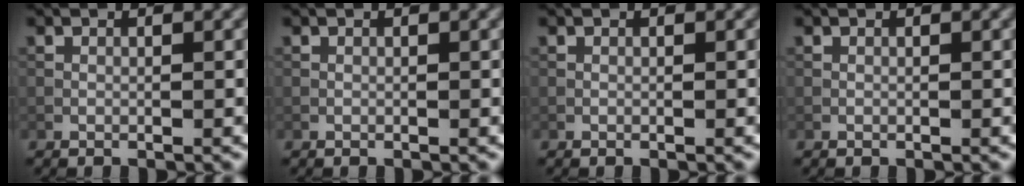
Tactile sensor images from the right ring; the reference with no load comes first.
{"total": 0.0}
{"total": 0.0}
{"total": 0.0}